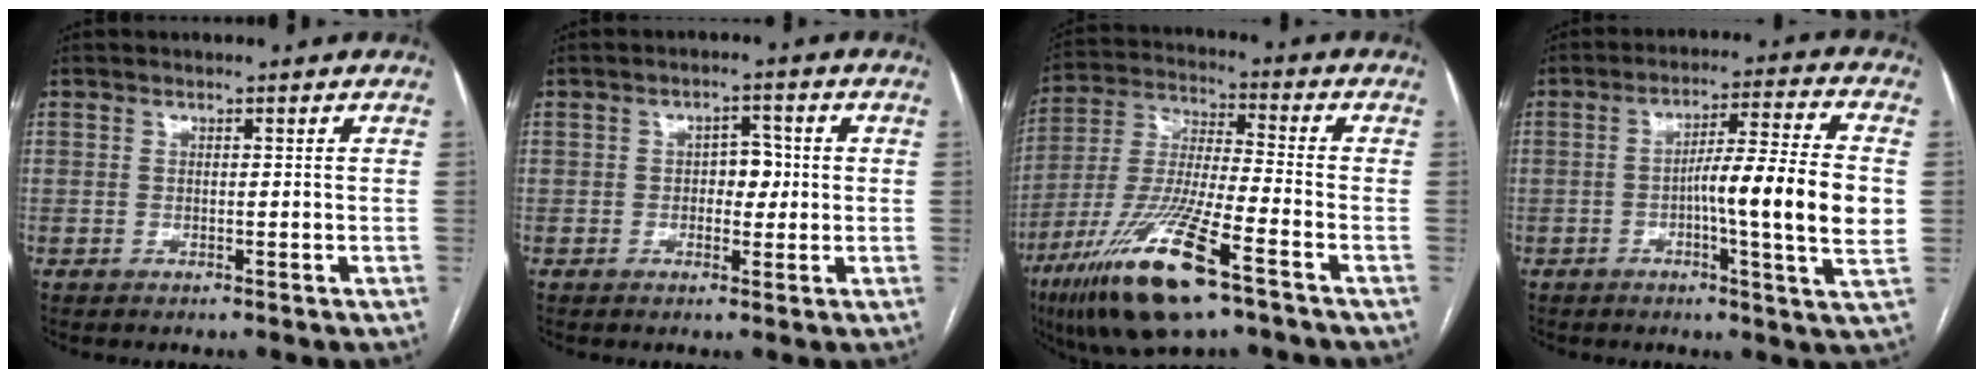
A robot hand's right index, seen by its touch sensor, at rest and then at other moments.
{"total": 3.6, "force": [0.0, 2.2, 2.8], "torque": [-0.035, 0.010, 0.000]}
{"total": 17.4, "force": [-9.6, 2.0, 14.3], "torque": [-0.317, -0.042, -0.177]}
{"total": 13.5, "force": [-1.2, -0.3, 13.4], "torque": [-0.207, 0.001, -0.027]}